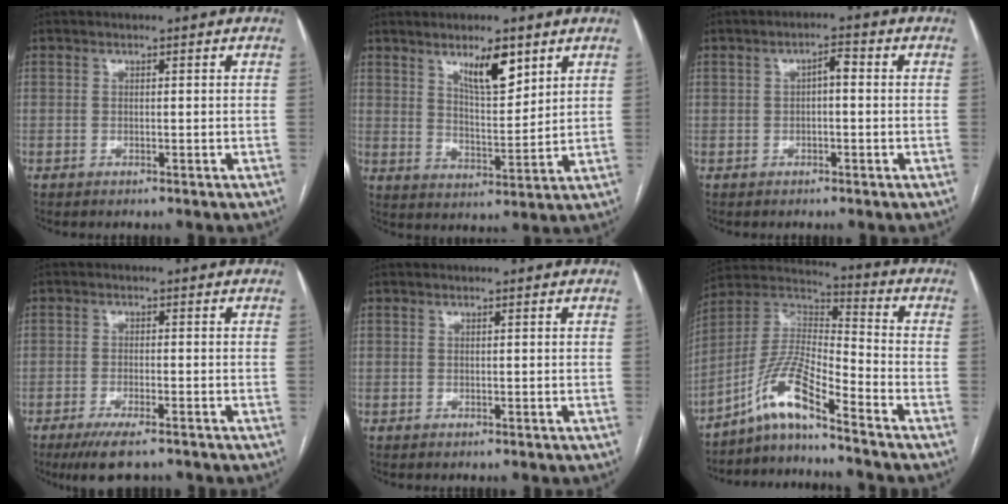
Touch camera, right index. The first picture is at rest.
{"total": 8.0, "force": [4.9, 2.2, 6.0], "torque": [-0.105, -0.006, 0.088]}
{"total": 2.4, "force": [0.2, 1.0, 2.2], "torque": [-0.037, 0.015, 0.003]}
{"total": 6.5, "force": [-4.9, 1.4, 4.1], "torque": [-0.068, -0.014, -0.078]}
{"total": 0.0}
{"total": 10.3, "force": [-7.7, 0.3, 6.9], "torque": [-0.151, 0.016, -0.147]}